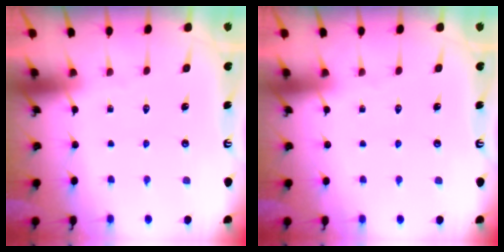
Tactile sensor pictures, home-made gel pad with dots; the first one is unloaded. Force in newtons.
{"total": 0.0}